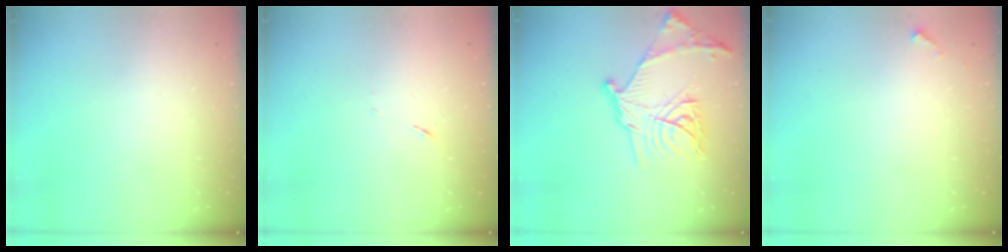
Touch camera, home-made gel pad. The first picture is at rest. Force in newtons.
{"total": 6.7, "press": 6.6, "slide": 0.6}
{"total": 21.1, "press": 21.0, "slide": 1.2}
{"total": 2.8, "press": 2.8, "slide": 0.1}